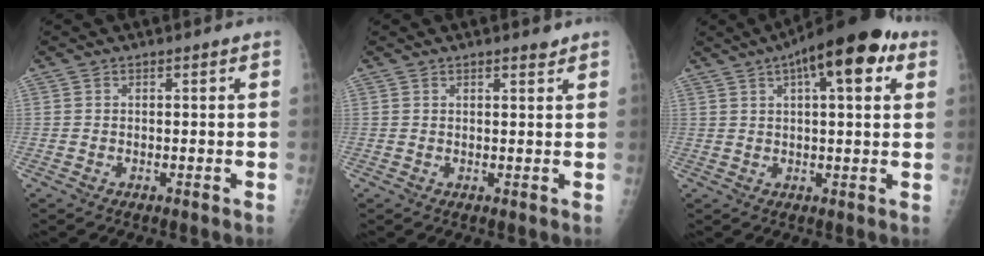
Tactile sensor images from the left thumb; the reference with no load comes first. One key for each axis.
{"total": 1.8, "fx": 1.3, "fy": 0.5, "fz": 1.2, "tx": -0.014, "ty": -0.006, "tz": 0.018}
{"total": 14.5, "fx": 6.5, "fy": 4.9, "fz": 11.9, "tx": -0.153, "ty": 0.010, "tz": 0.087}